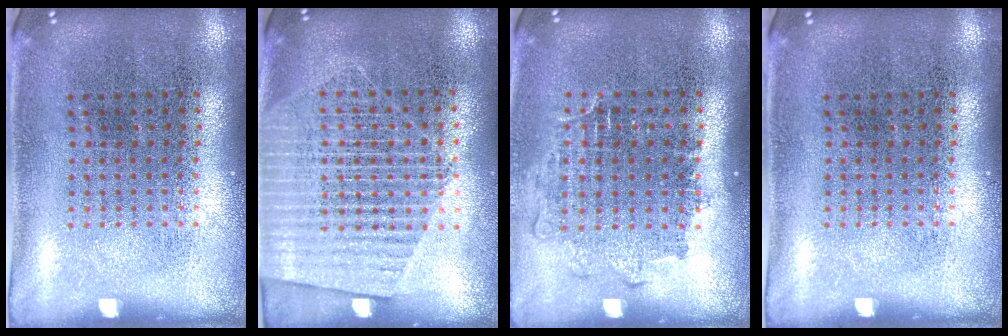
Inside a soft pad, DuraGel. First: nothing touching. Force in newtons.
{"total": 1.7, "press": 1.5, "slide": 0.8}
{"total": 1.2, "press": 1.0, "slide": 0.6}
{"total": 0.0}